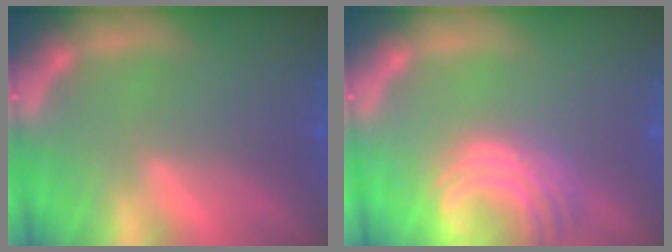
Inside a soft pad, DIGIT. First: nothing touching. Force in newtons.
{"total": 6.0}